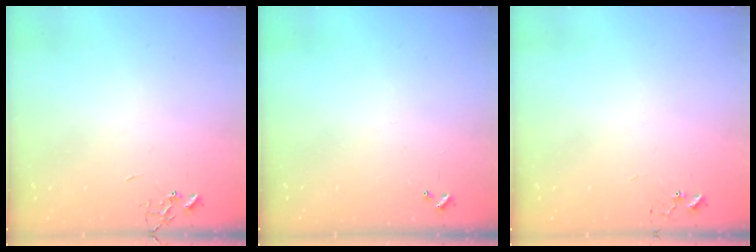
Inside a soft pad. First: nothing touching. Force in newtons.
{"total": 0.0}
{"total": 5.2, "press": 5.2, "slide": 0.4}